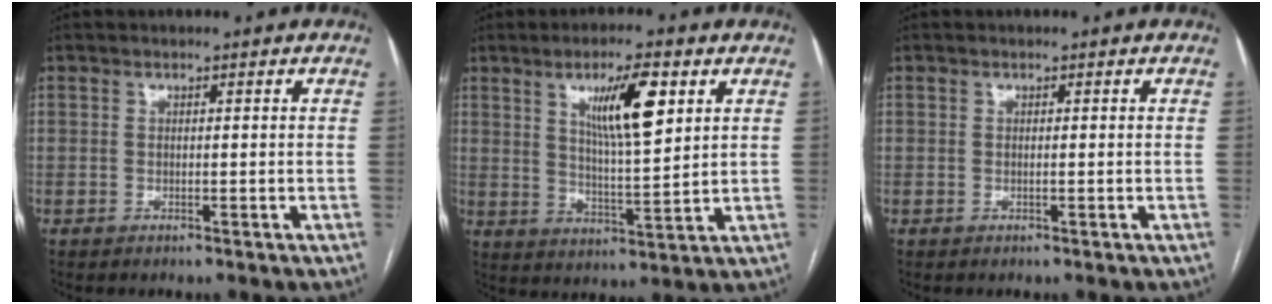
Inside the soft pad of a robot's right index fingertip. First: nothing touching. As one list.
[{"total": 10.1, "force": [4.3, 1.6, 8.9], "torque": [-0.154, 0.000, 0.076]}, {"total": 0.0}]